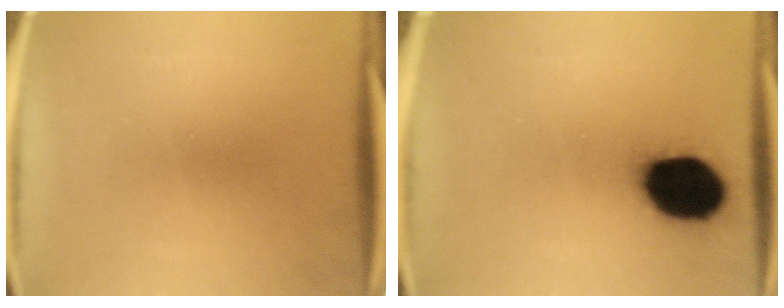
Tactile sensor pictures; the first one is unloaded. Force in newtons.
{"total": 18.4}